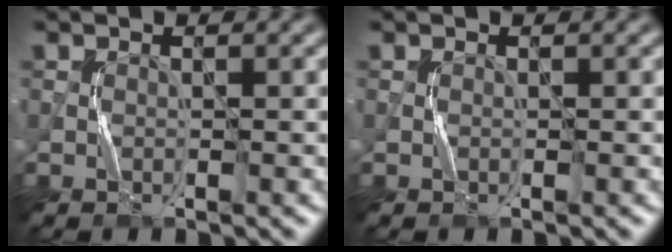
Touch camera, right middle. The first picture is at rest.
{"total": 0.0}